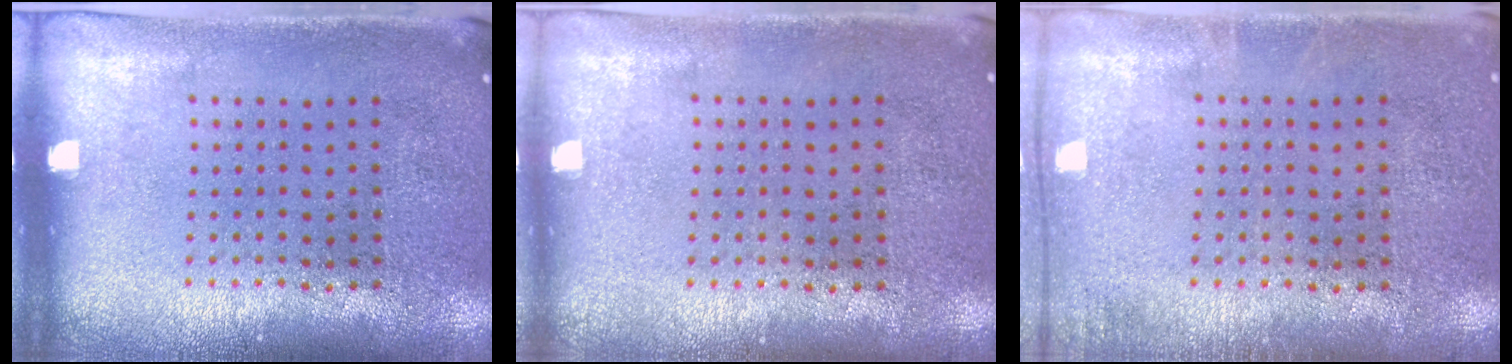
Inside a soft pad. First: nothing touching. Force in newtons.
{"total": 0.0}
{"total": 0.8, "press": 0.8, "slide": 0.1}